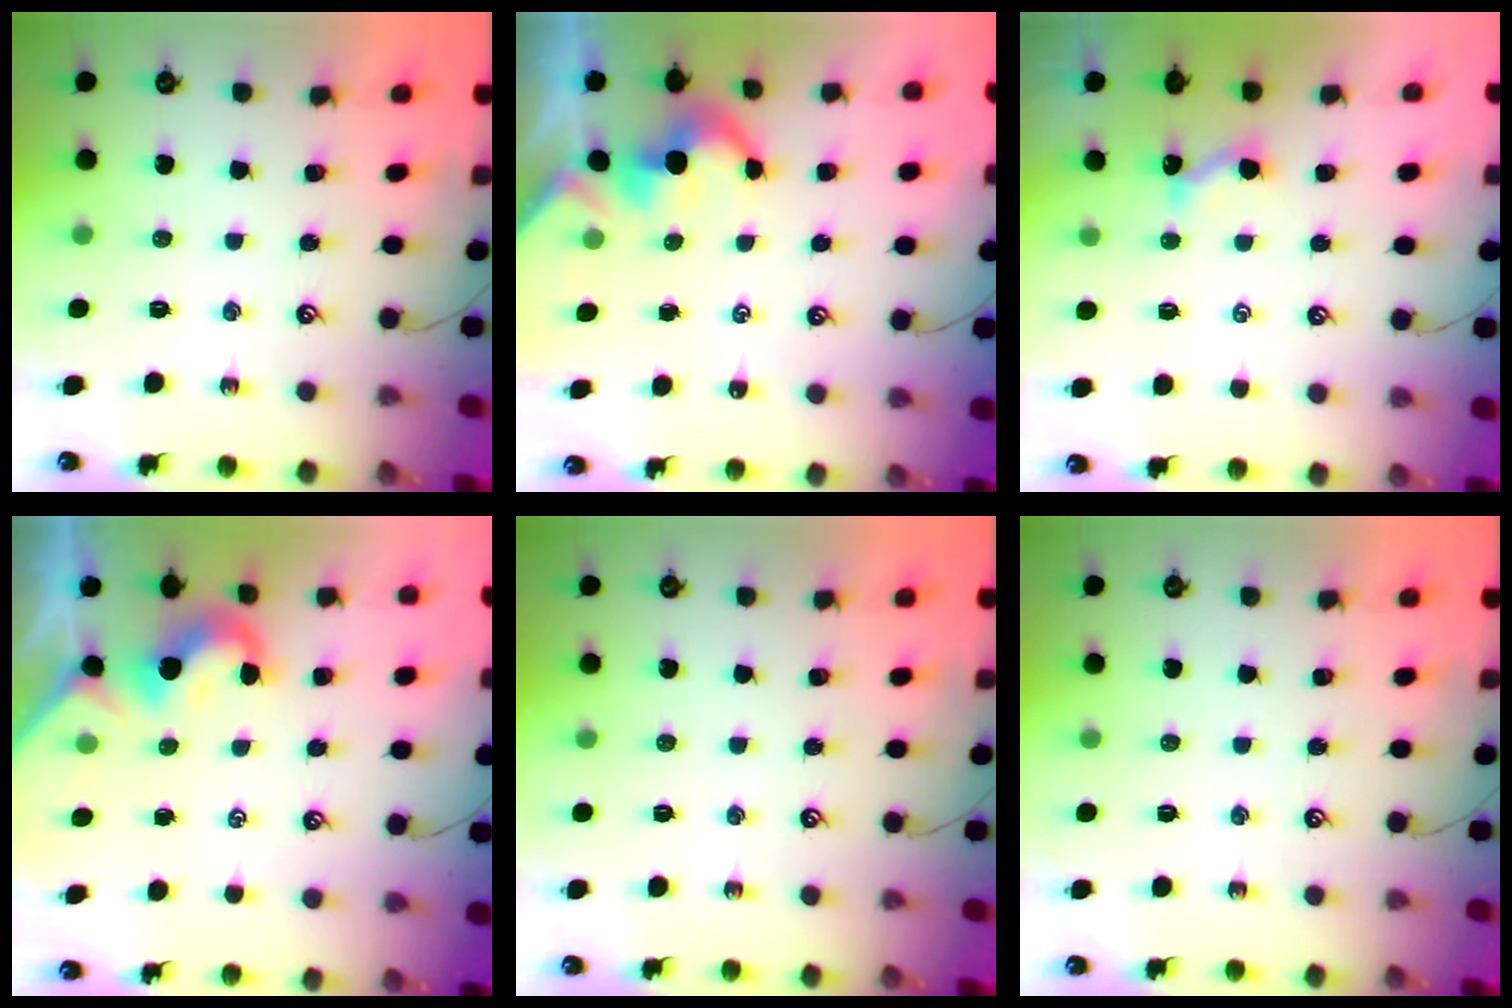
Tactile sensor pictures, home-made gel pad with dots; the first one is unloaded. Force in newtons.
{"total": 3.2, "press": 3.2, "slide": 0.4}
{"total": 3.2, "press": 3.2, "slide": 0.1}
{"total": 1.8, "press": 1.6, "slide": 0.8}
{"total": 0.0}
{"total": 0.0}